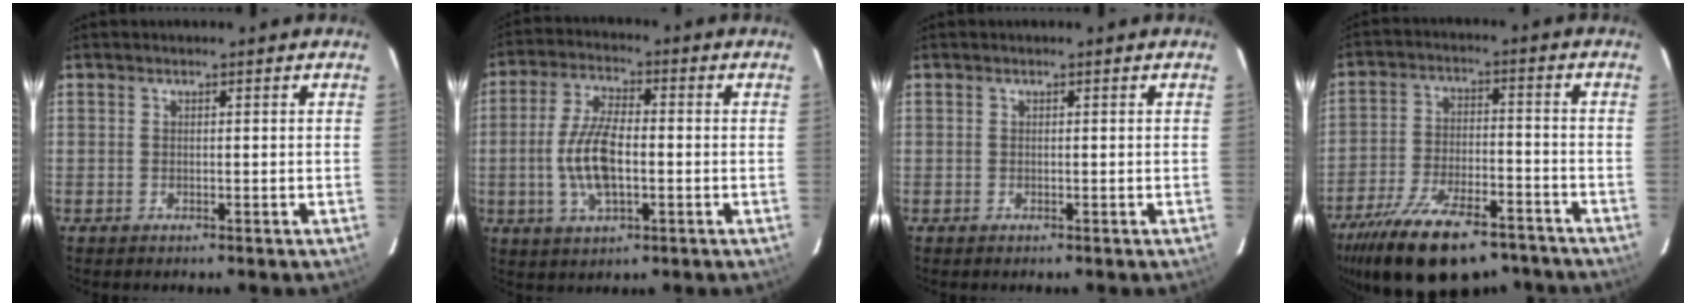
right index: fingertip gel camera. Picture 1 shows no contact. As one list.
[{"total": 10.2, "force": [-1.7, 4.1, 9.1], "torque": [-0.190, 0.003, -0.032]}, {"total": 0.0}, {"total": 21.9, "force": [-16.5, 8.6, 11.5], "torque": [-0.229, -0.024, -0.250]}]